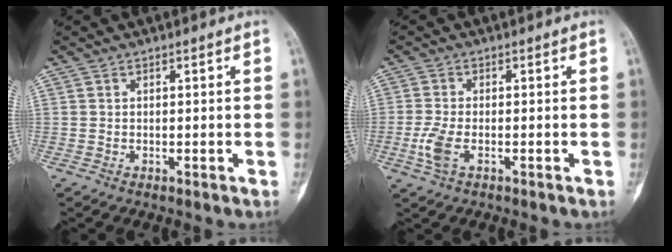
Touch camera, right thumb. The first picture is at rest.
{"total": 4.4, "force": [-1.5, 2.0, 3.6], "torque": [-0.094, 0.000, -0.028]}